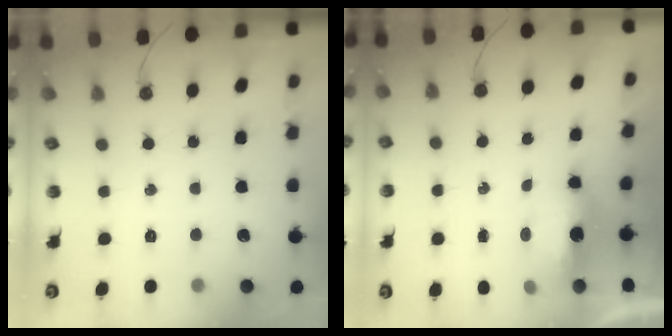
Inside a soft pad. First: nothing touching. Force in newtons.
{"total": 14.9, "press": 8.9, "slide": 11.9}